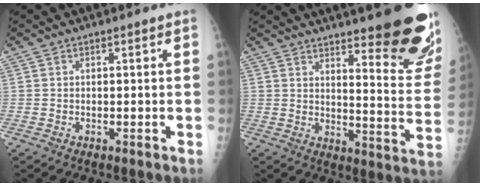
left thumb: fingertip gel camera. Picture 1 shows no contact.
{"total": 21.9, "force": [15.1, 4.7, 15.2], "torque": [-0.165, -0.101, 0.189]}